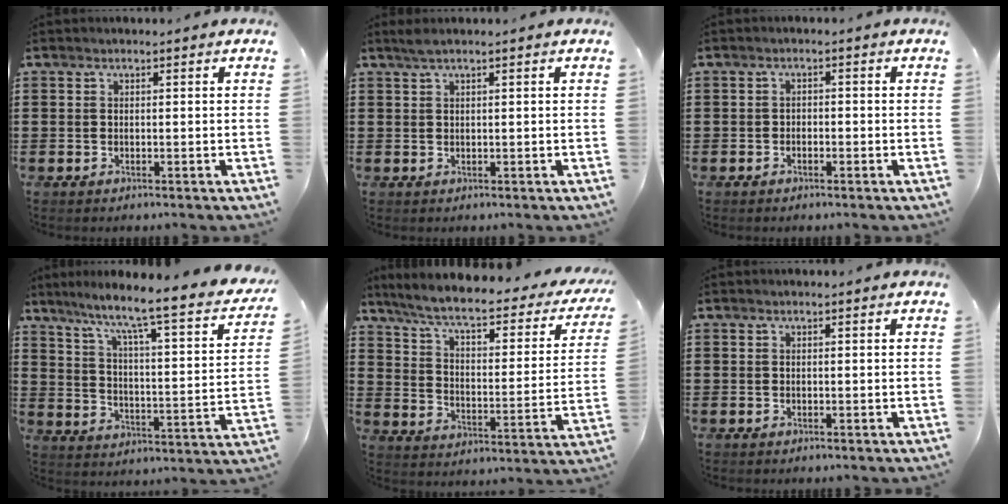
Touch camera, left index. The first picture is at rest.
{"total": 1.0, "force": [0.5, 0.0, 0.9], "torque": [-0.018, 0.000, 0.009]}
{"total": 1.2, "force": [-1.1, 0.4, 0.0], "torque": [-0.007, 0.001, -0.024]}
{"total": 5.9, "force": [4.8, -0.7, 3.4], "torque": [-0.083, -0.056, 0.062]}
{"total": 6.5, "force": [5.4, 0.7, 3.6], "torque": [-0.092, -0.038, 0.087]}
{"total": 0.0}